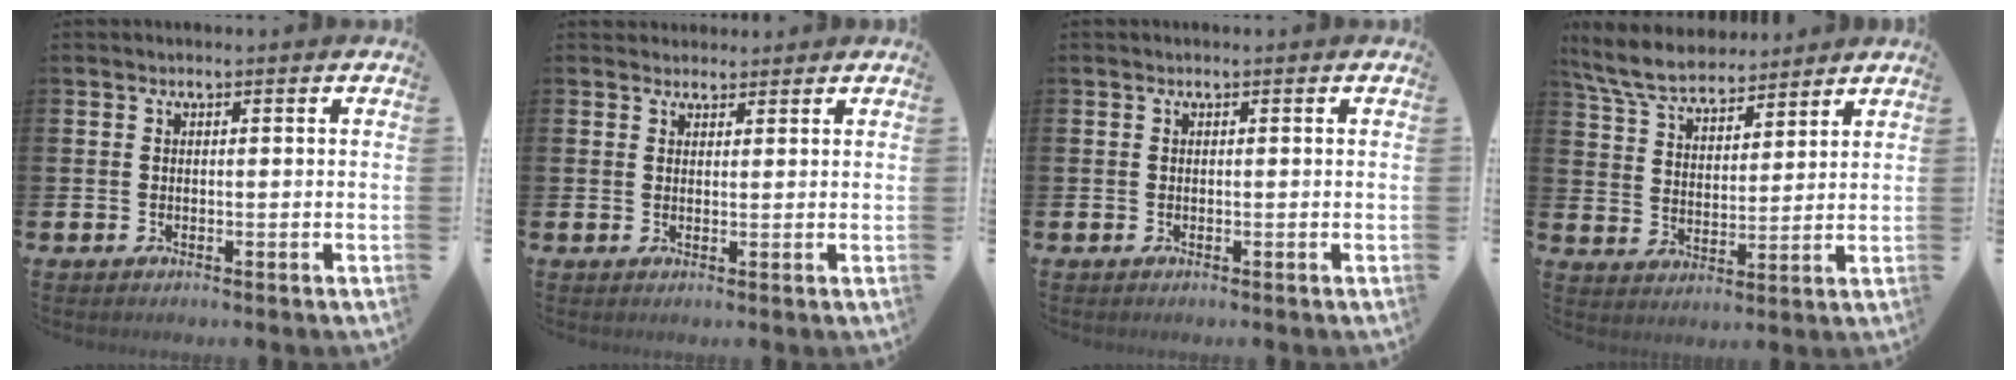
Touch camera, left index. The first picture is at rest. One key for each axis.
{"total": 2.2, "fx": 2.1, "fy": 0.7, "fz": -0.2, "tx": 0.011, "ty": -0.007, "tz": 0.037}
{"total": 0.0}
{"total": 7.6, "fx": 7.1, "fy": 2.0, "fz": 2.0, "tx": -0.071, "ty": -0.028, "tz": 0.131}